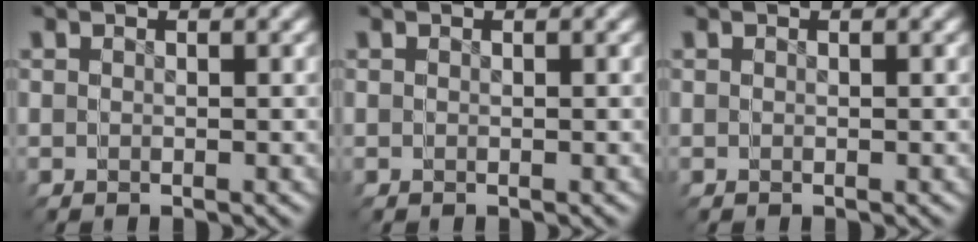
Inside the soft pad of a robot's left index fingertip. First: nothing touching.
{"total": 0.0}
{"total": 0.0}